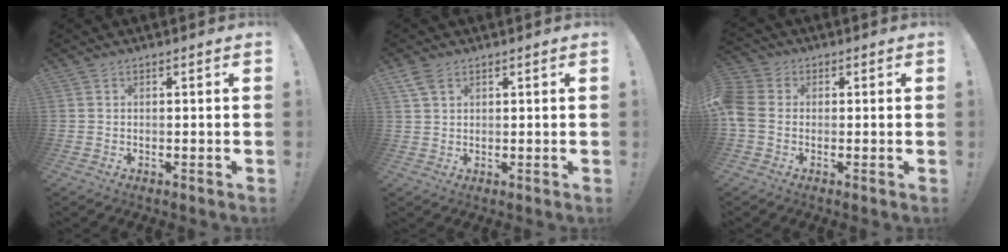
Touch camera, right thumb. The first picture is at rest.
{"total": 3.9, "force": [2.3, 2.2, 2.3], "torque": [-0.046, -0.004, 0.046]}
{"total": 6.1, "force": [-0.4, 4.5, 4.0], "torque": [-0.103, 0.002, -0.008]}